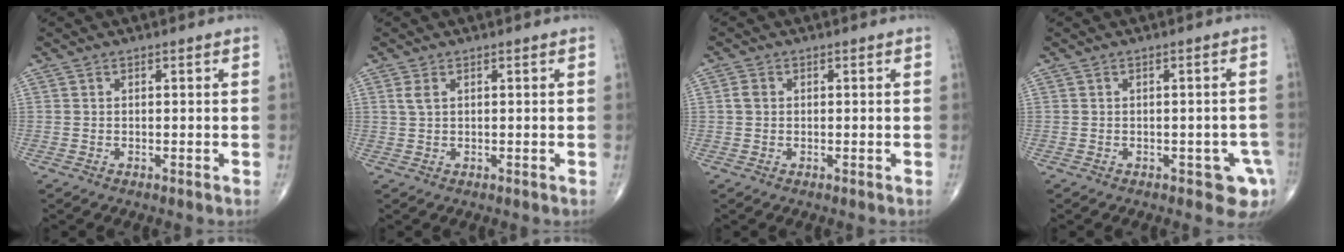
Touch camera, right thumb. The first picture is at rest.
{"total": 1.6, "force": [0.7, 0.8, 1.3], "torque": [-0.032, 0.008, 0.018]}
{"total": 1.6, "force": [0.2, 1.3, 1.0], "torque": [-0.018, 0.004, 0.003]}
{"total": 5.5, "force": [-2.4, 2.8, 4.0], "torque": [-0.021, 0.007, -0.025]}